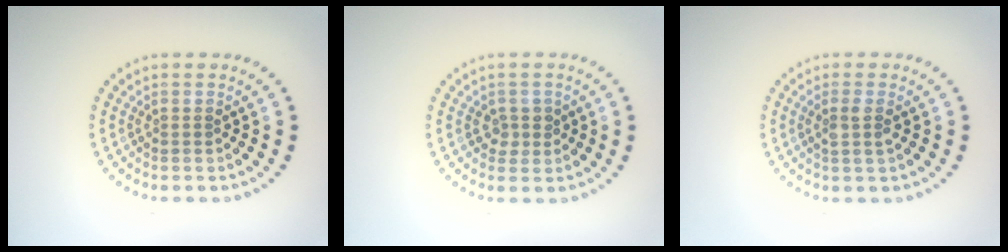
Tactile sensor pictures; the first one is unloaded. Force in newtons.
{"total": 1.4, "press": 1.3, "slide": 0.5}
{"total": 1.5, "press": 1.3, "slide": 0.9}